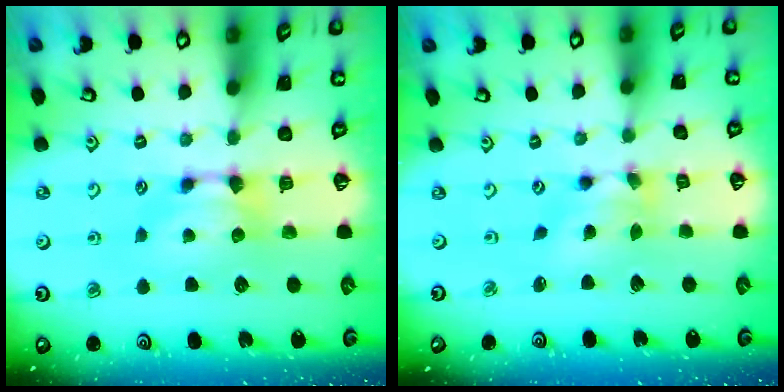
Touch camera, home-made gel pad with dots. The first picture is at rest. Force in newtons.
{"total": 2.6, "press": 2.1, "slide": 1.6}